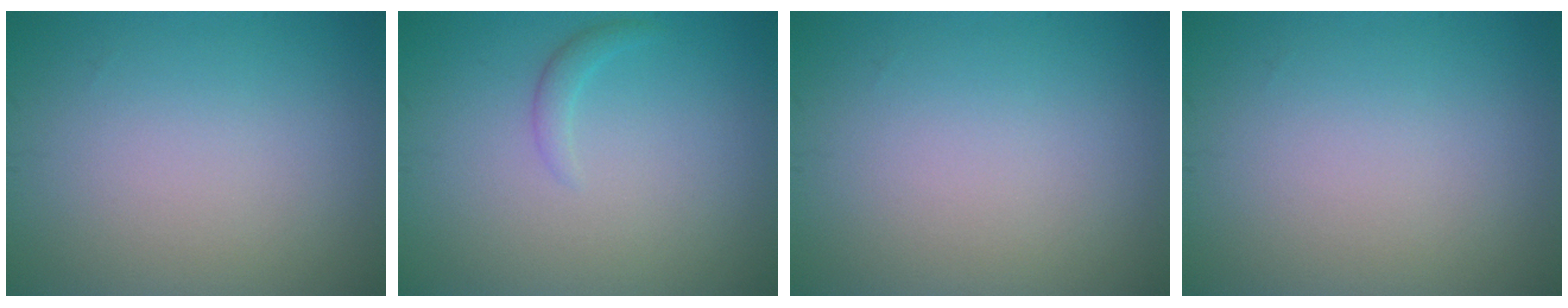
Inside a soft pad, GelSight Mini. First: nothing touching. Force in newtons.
{"total": 1.1, "press": 1.1, "slide": 0.1}
{"total": 0.0}
{"total": 0.0}